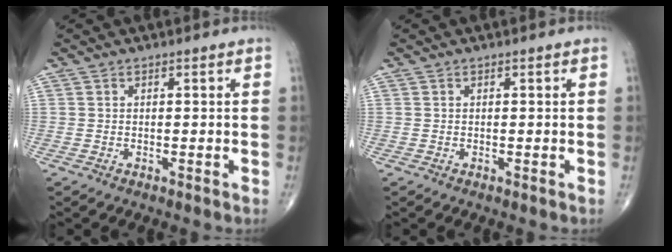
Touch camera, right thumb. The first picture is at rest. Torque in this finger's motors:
{"motor_torque": [-0.03, 0.03, -0.02, -0.02, 0.00]}